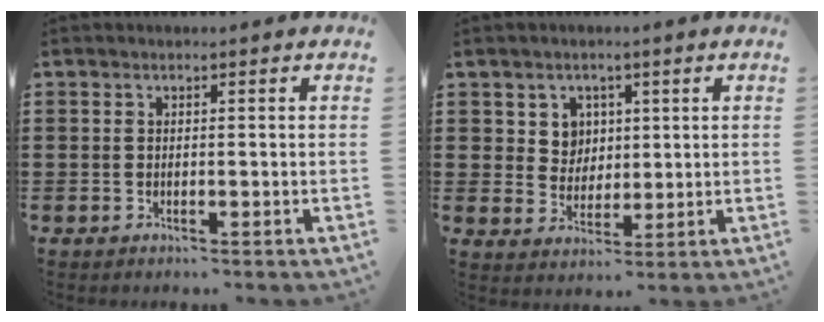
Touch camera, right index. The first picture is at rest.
{"total": 4.6, "force": [1.9, 4.1, 1.1], "torque": [-0.034, 0.010, 0.033]}